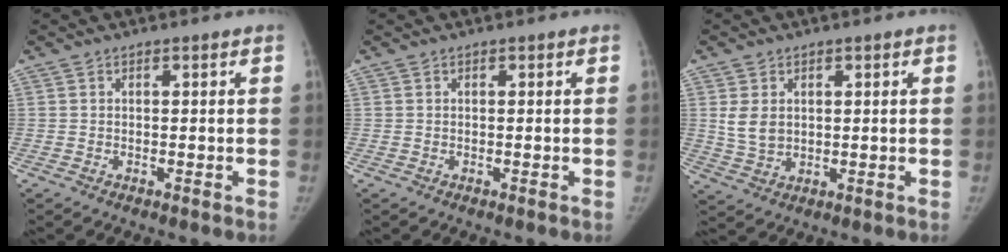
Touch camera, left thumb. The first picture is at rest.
{"total": 0.0}
{"total": 4.9, "force": [1.1, 3.7, 3.0], "torque": [-0.043, -0.009, 0.033]}